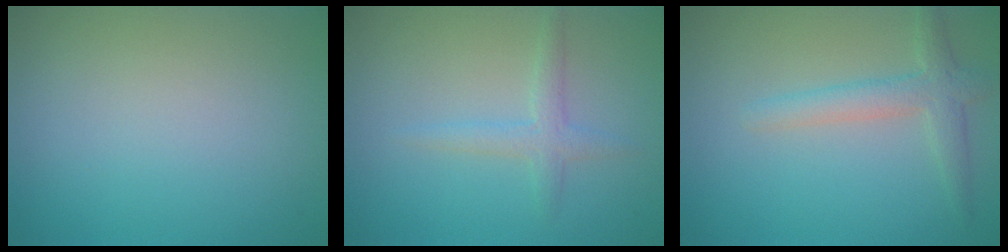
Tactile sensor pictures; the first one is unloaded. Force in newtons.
{"total": 1.8, "press": 1.8, "slide": 0.1}
{"total": 2.8, "press": 2.8, "slide": 0.1}